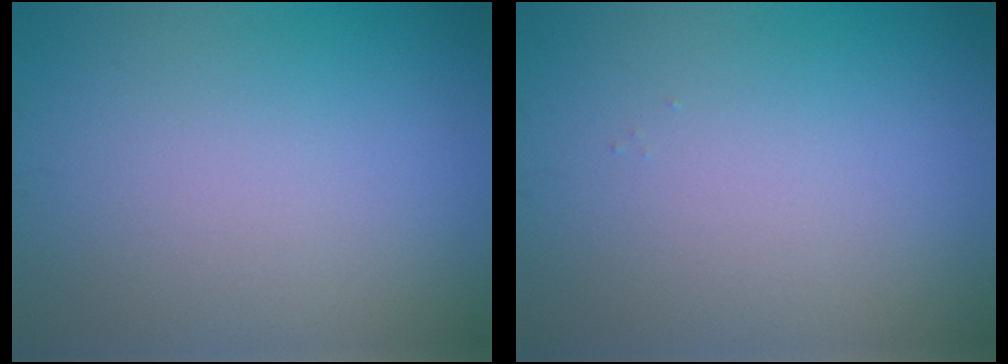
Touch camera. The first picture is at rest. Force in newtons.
{"total": 0.0}